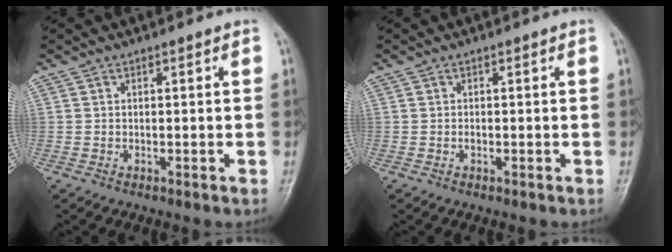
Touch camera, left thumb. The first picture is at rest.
{"total": 0.6, "force": [-0.1, 0.4, 0.4], "torque": [-0.004, 0.001, -0.004]}